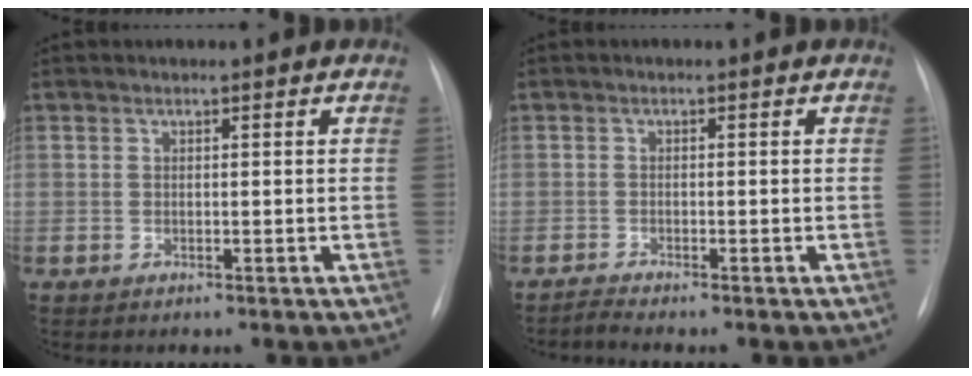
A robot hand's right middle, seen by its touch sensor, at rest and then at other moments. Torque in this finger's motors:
{"motor_torque": [-0.06, -0.29, -0.03, 0.00]}